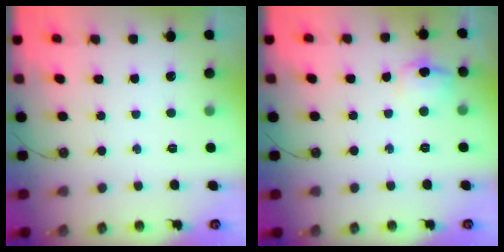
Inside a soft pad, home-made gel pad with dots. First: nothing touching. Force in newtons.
{"total": 8.2, "press": 8.2, "slide": 0.7}